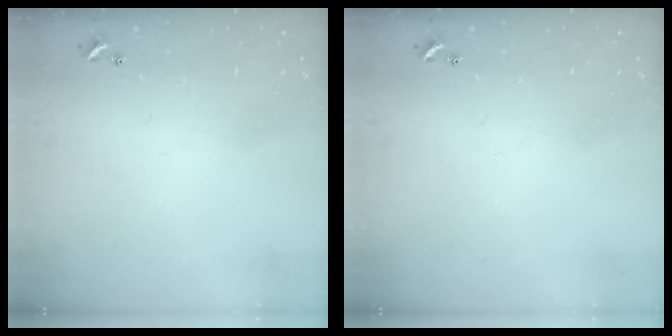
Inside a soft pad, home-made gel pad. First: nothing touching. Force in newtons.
{"total": 0.0}